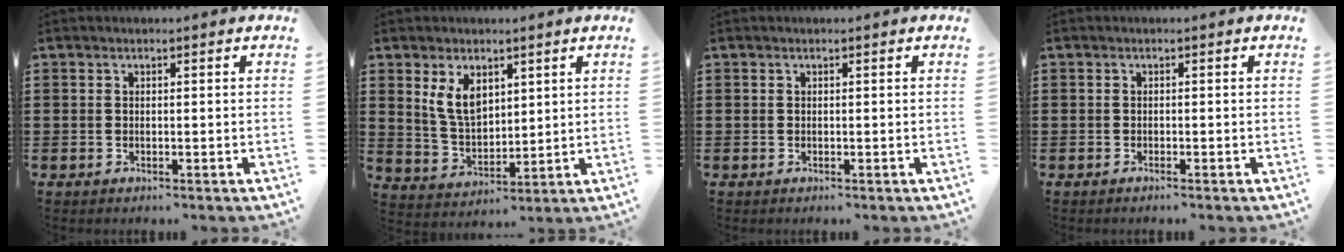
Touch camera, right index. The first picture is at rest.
{"total": 6.4, "force": [2.8, 3.8, 4.4], "torque": [-0.105, 0.007, 0.050]}
{"total": 0.0}
{"total": 0.5, "force": [-0.5, 0.0, 0.1], "torque": [-0.004, -0.001, -0.010]}